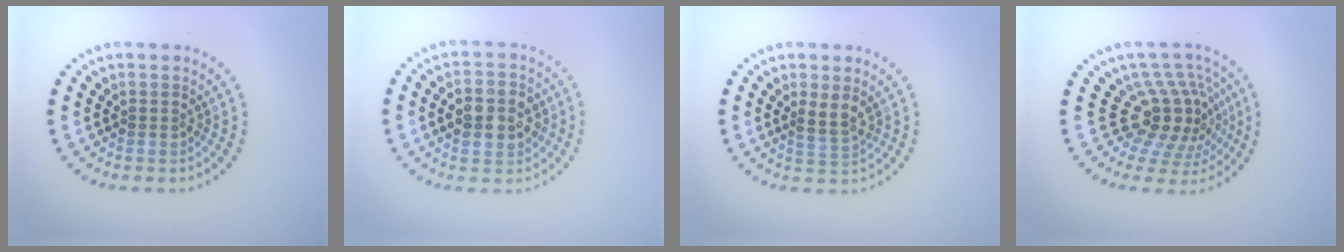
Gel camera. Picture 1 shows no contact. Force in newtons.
{"total": 4.2, "press": 4.2, "slide": 0.4}
{"total": 2.0, "press": 1.7, "slide": 1.1}
{"total": 5.0, "press": 3.5, "slide": 3.6}